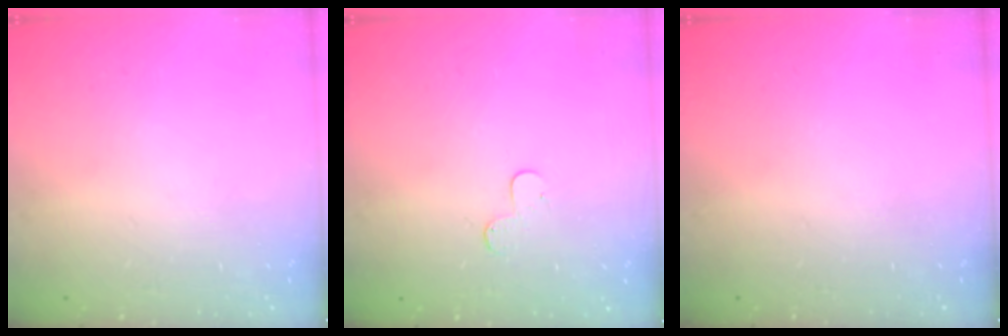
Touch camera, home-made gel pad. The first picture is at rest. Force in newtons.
{"total": 3.7, "press": 3.7, "slide": 0.3}
{"total": 0.0}